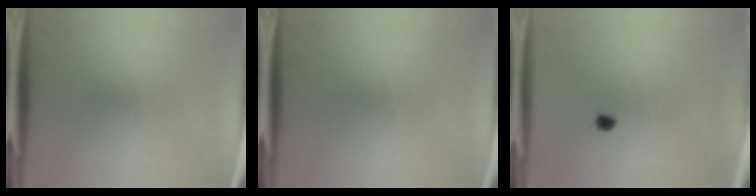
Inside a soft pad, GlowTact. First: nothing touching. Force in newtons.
{"total": 0.0}
{"total": 1.4}